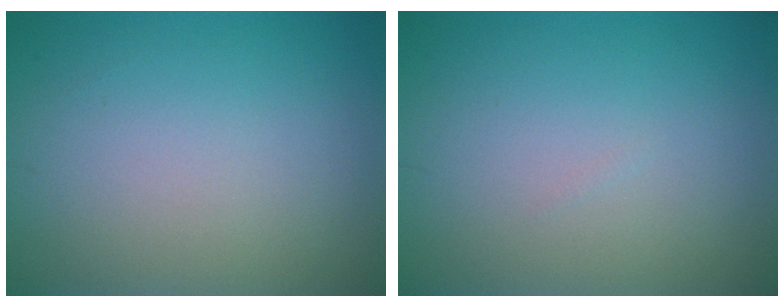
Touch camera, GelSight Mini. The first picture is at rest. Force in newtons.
{"total": 0.0}